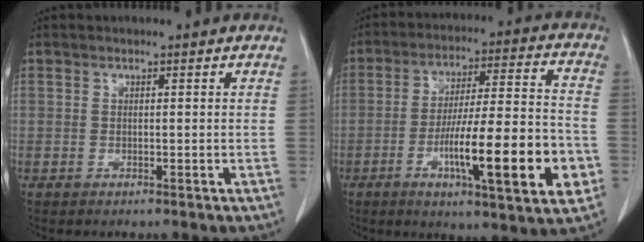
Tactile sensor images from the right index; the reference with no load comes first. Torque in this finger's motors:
{"motor_torque": [1.86, -0.27, 0.93, 0.21]}